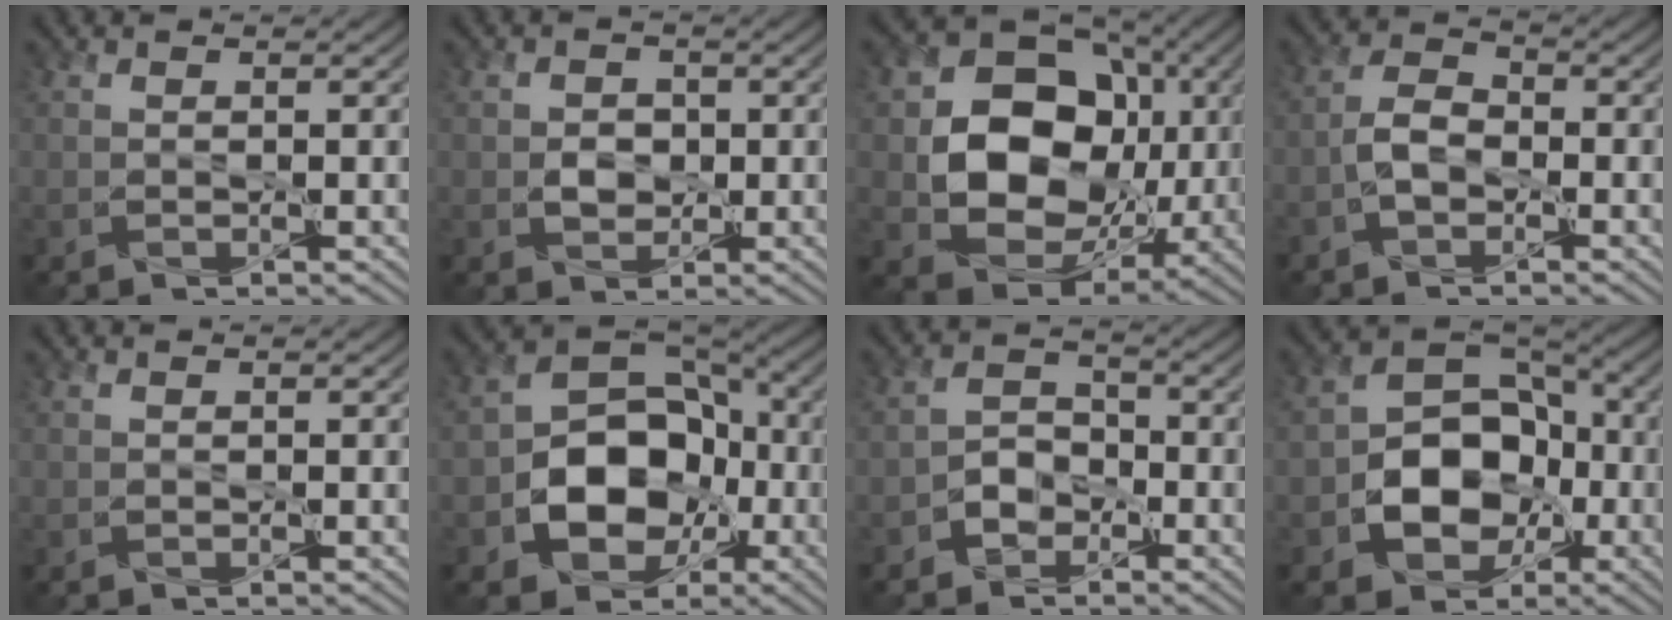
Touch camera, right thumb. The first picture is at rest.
{"total": 2.3, "force": [-0.3, 2.0, 1.2], "torque": [-0.020, -0.004, -0.007]}
{"total": 14.5, "force": [0.6, 11.5, 8.8], "torque": [-0.155, -0.012, 0.013]}
{"total": 3.4, "force": [-1.5, 1.9, 2.3], "torque": [-0.047, 0.010, -0.039]}
{"total": 0.0}
{"total": 12.5, "force": [-3.1, 9.3, 7.8], "torque": [-0.136, -0.014, -0.063]}
{"total": 3.5, "force": [-2.1, 2.5, 1.3], "torque": [-0.026, 0.008, -0.048]}
{"total": 10.9, "force": [-2.7, 8.1, 6.7], "torque": [-0.113, -0.009, -0.058]}